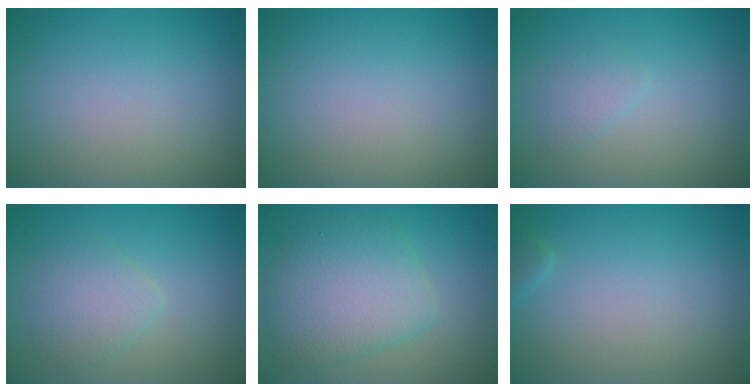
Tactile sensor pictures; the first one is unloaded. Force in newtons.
{"total": 0.0}
{"total": 1.3, "press": 1.3, "slide": 0.1}
{"total": 2.6, "press": 2.5, "slide": 0.1}
{"total": 5.8, "press": 5.8, "slide": 0.2}
{"total": 0.9, "press": 0.9, "slide": 0.0}